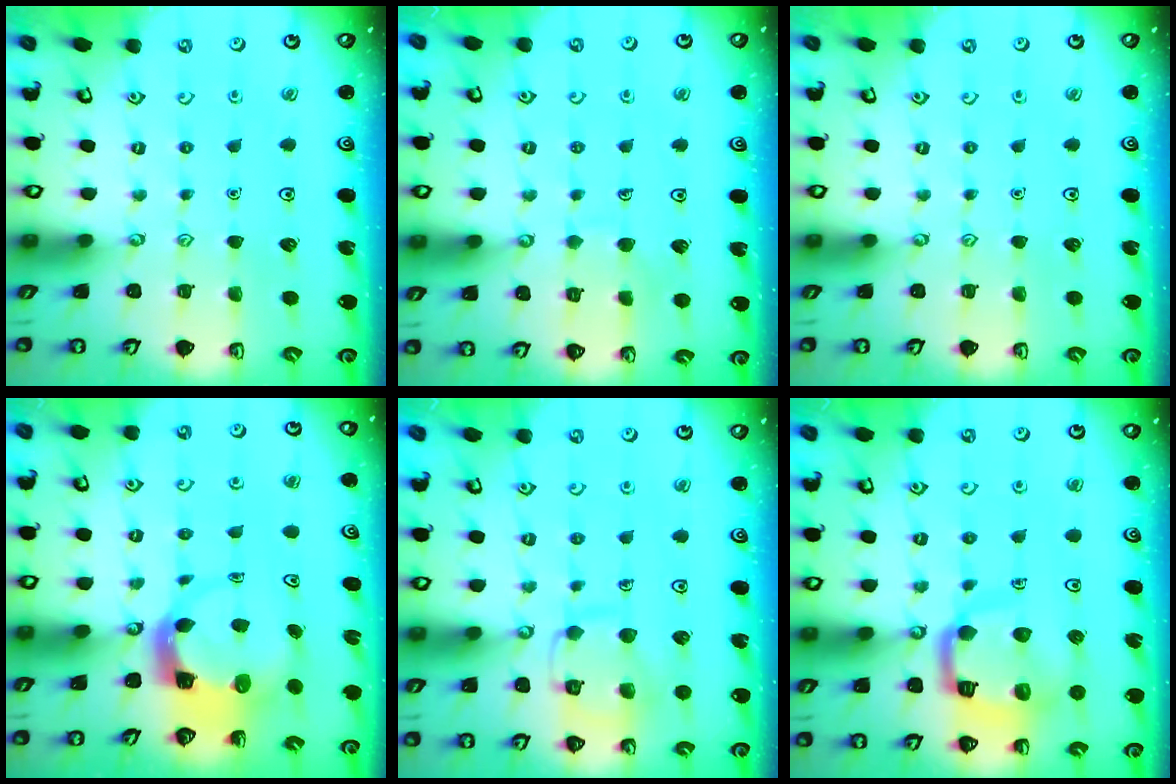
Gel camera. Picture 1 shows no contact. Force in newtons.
{"total": 5.6, "press": 5.6, "slide": 0.5}
{"total": 0.0}
{"total": 3.9, "press": 3.9, "slide": 0.6}
{"total": 11.7, "press": 11.6, "slide": 0.9}
{"total": 13.2, "press": 13.1, "slide": 1.4}